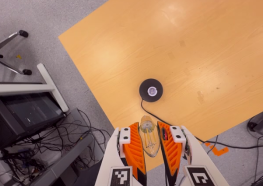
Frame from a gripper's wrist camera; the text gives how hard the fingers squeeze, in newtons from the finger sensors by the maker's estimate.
{"total": 21.8, "left": 24.2, "right": 19.5}